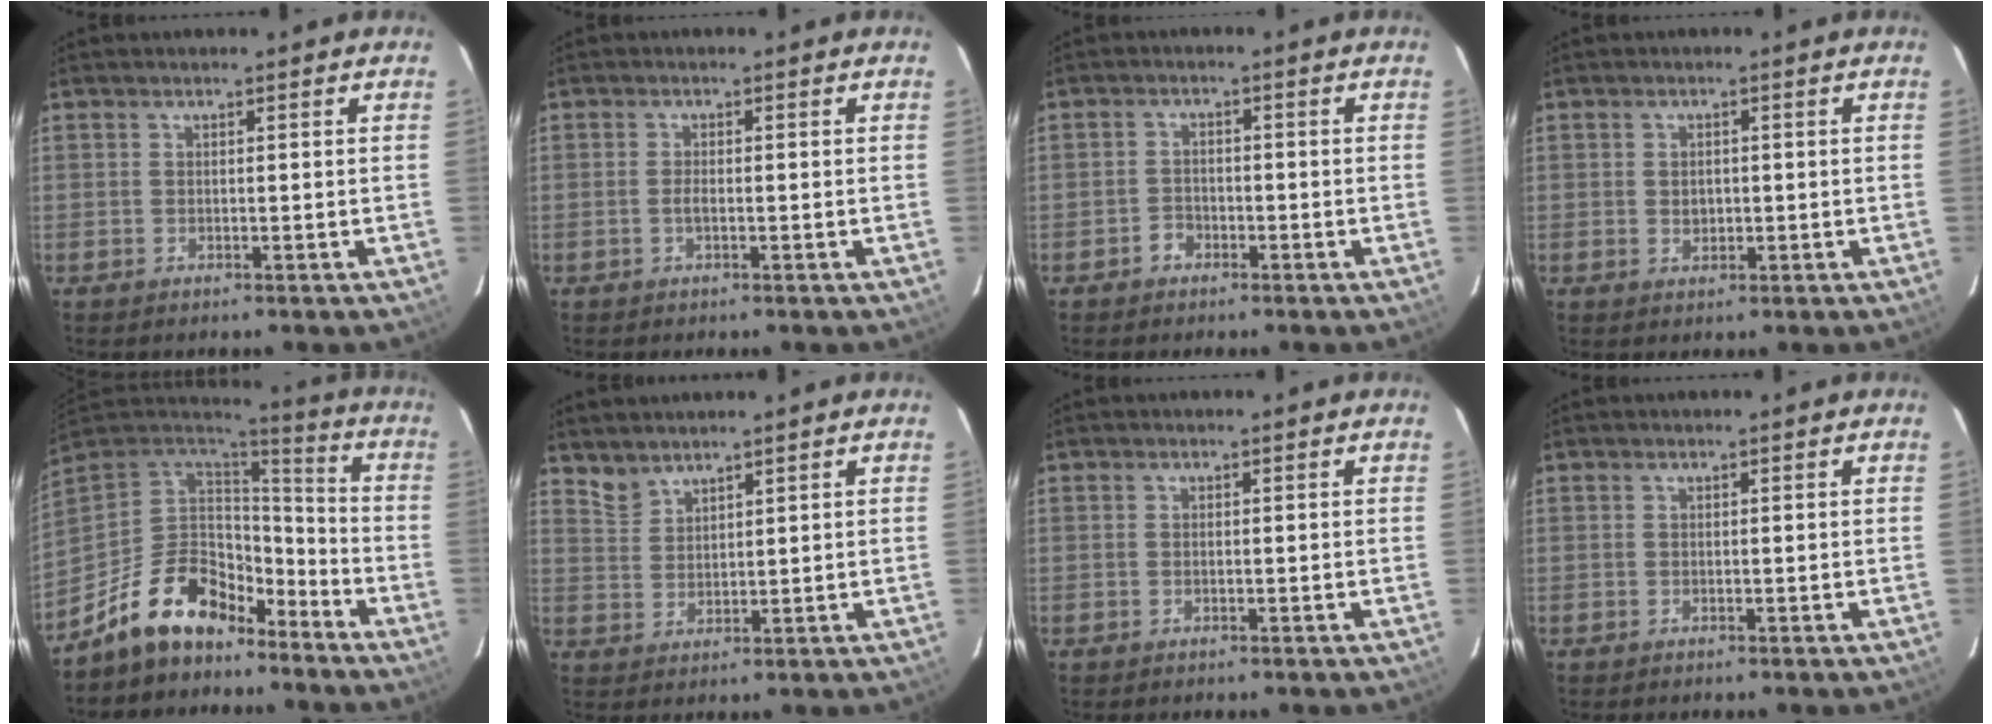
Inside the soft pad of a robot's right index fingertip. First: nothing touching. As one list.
[{"total": 1.2, "force": [-0.4, 0.4, 1.1], "torque": [-0.023, -0.001, -0.008]}, {"total": 2.5, "force": [-1.6, 1.8, 0.5], "torque": [-0.011, 0.007, -0.028]}, {"total": 2.1, "force": [-0.2, 1.8, 1.2], "torque": [-0.017, 0.001, -0.001]}, {"total": 17.4, "force": [-11.9, 9.2, 8.9], "torque": [-0.192, 0.013, -0.192]}, {"total": 3.6, "force": [3.3, 1.1, 0.5], "torque": [-0.010, 0.003, 0.071]}, {"total": 0.0}, {"total": 0.0}]